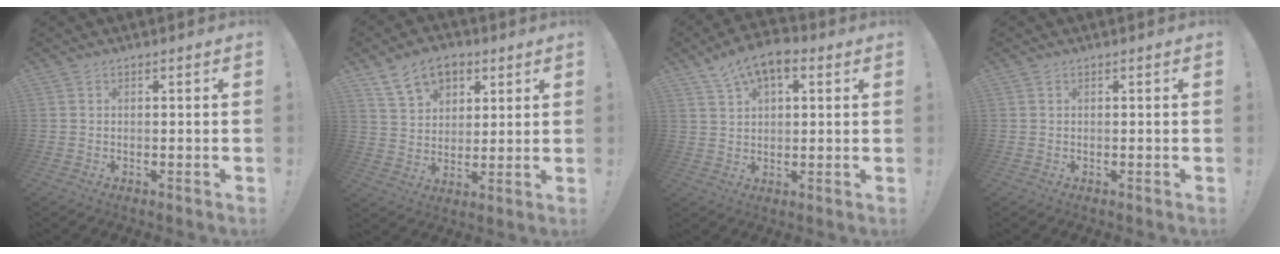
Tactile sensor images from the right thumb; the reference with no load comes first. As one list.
[{"total": 12.3, "force": [6.8, 8.5, 5.7], "torque": [-0.080, -0.028, 0.129]}, {"total": 9.1, "force": [5.0, 4.7, 6.0], "torque": [-0.092, -0.015, 0.092]}, {"total": 0.0}]